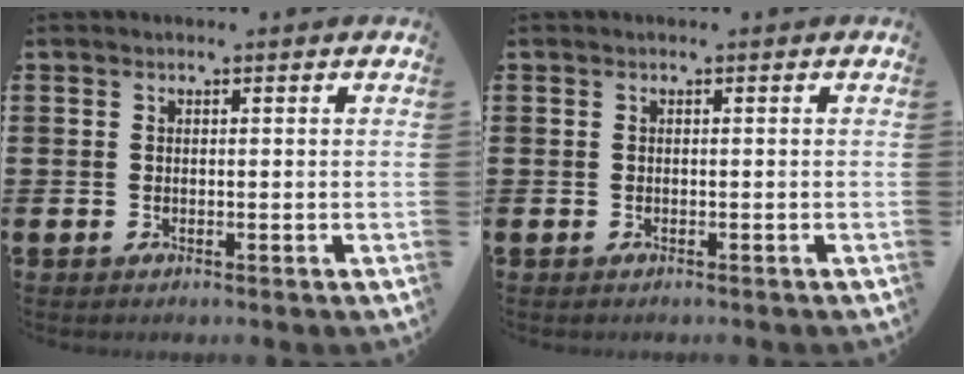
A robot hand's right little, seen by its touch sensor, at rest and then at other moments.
{"total": 0.0}